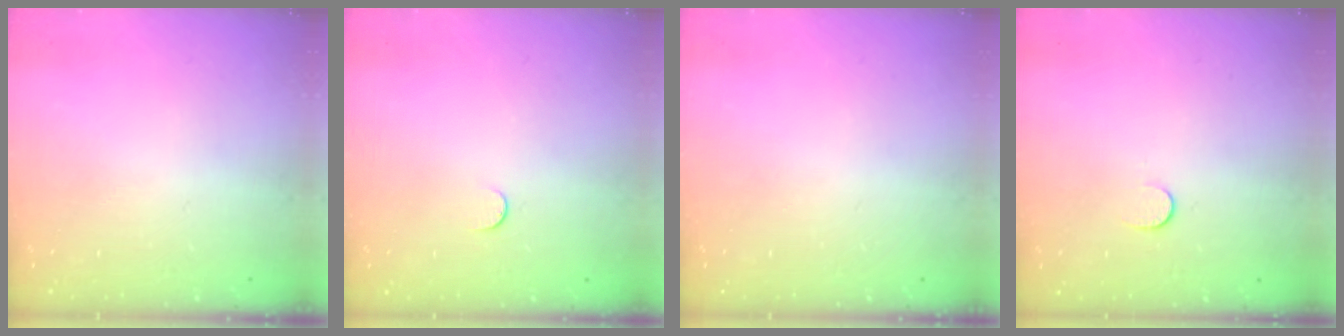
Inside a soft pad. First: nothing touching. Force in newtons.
{"total": 4.1, "press": 4.1, "slide": 0.5}
{"total": 0.0}
{"total": 4.5, "press": 4.5, "slide": 0.5}